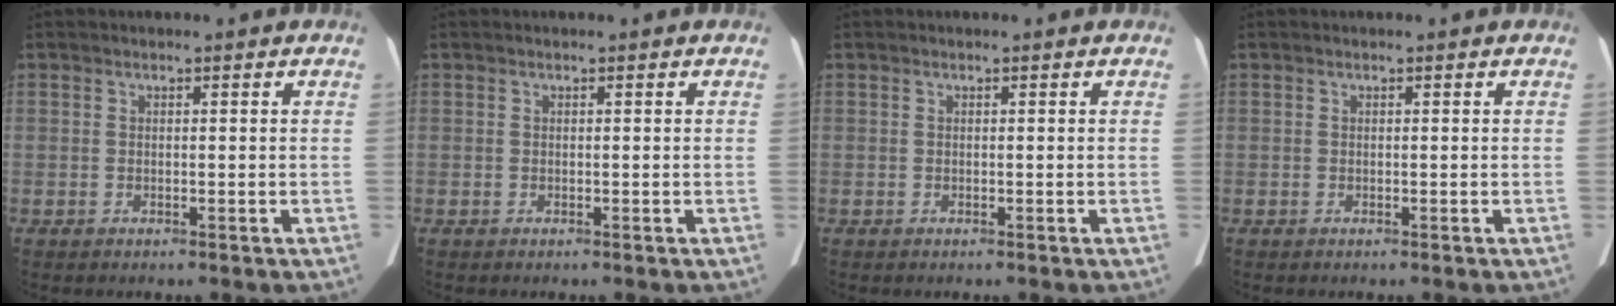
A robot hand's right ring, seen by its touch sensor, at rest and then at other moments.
{"total": 0.0}
{"total": 0.0}
{"total": 0.0}